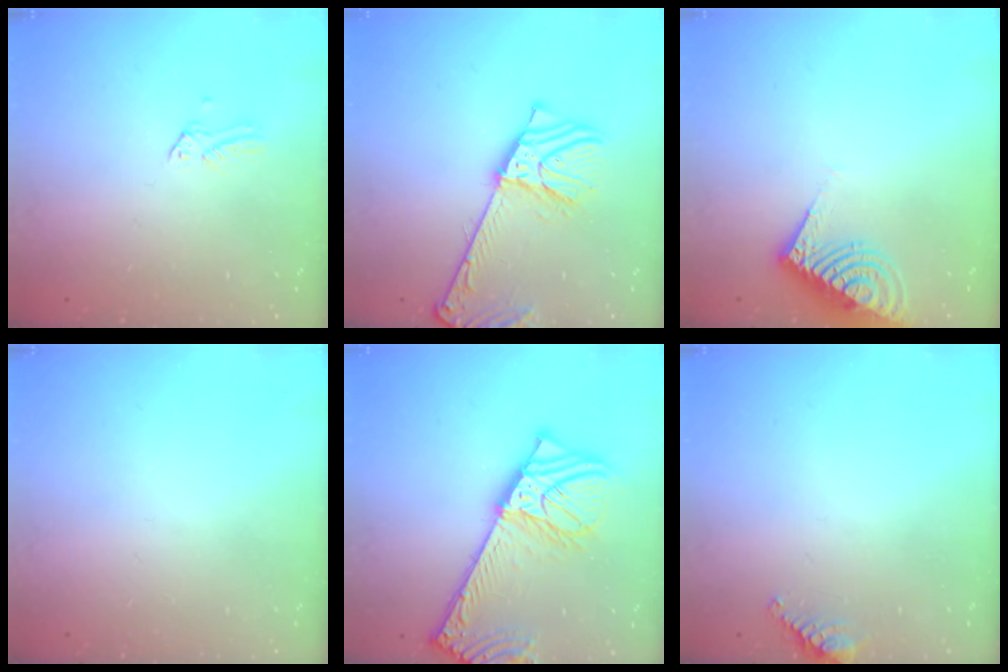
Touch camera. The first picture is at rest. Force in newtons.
{"total": 10.5, "press": 10.2, "slide": 2.5}
{"total": 18.1, "press": 18.1, "slide": 0.5}
{"total": 0.0}
{"total": 14.5, "press": 14.2, "slide": 2.6}
{"total": 7.3, "press": 7.2, "slide": 0.7}